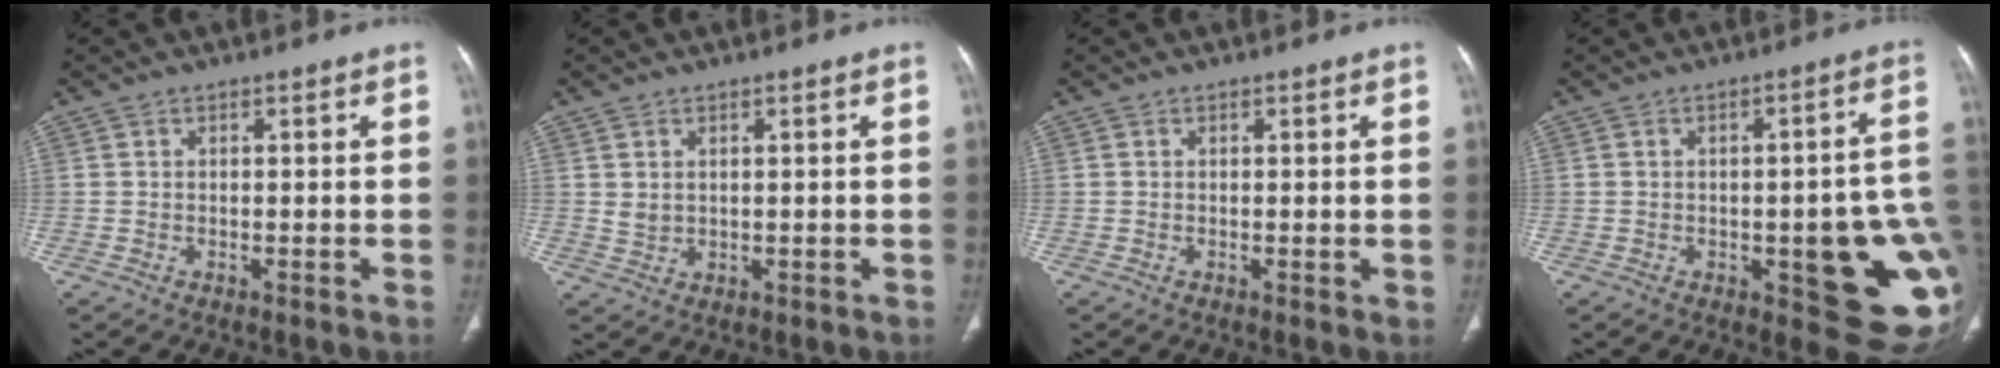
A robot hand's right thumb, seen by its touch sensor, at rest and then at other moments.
{"total": 2.0, "force": [0.8, 1.4, 1.2], "torque": [-0.018, -0.009, 0.023]}
{"total": 0.7, "force": [0.0, 0.2, 0.7], "torque": [-0.014, -0.005, 0.001]}
{"total": 18.7, "force": [-2.7, 6.4, 17.3], "torque": [-0.164, 0.009, -0.013]}